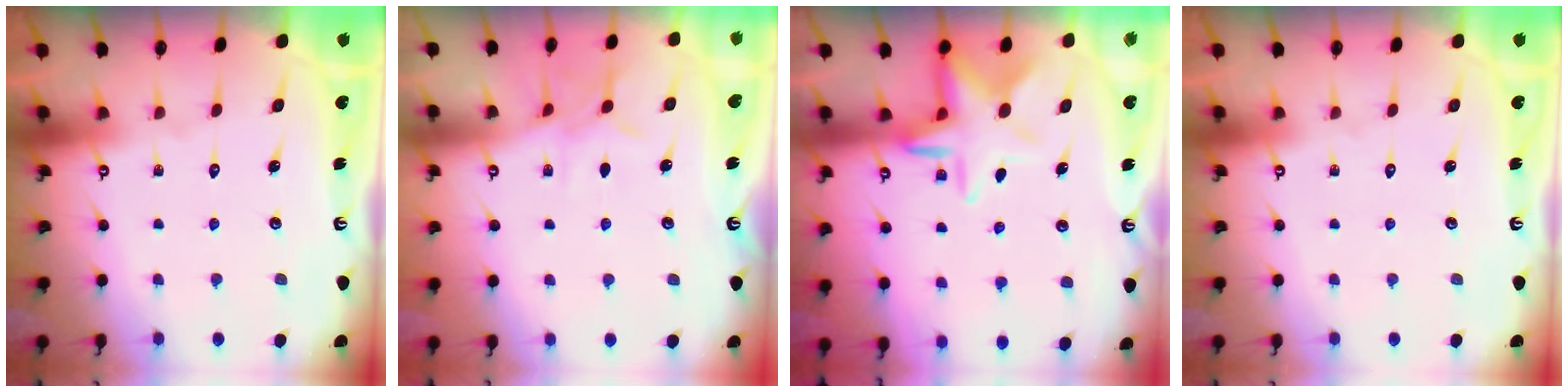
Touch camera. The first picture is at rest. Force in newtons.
{"total": 5.5, "press": 5.5, "slide": 0.6}
{"total": 8.7, "press": 8.5, "slide": 1.7}
{"total": 0.0}